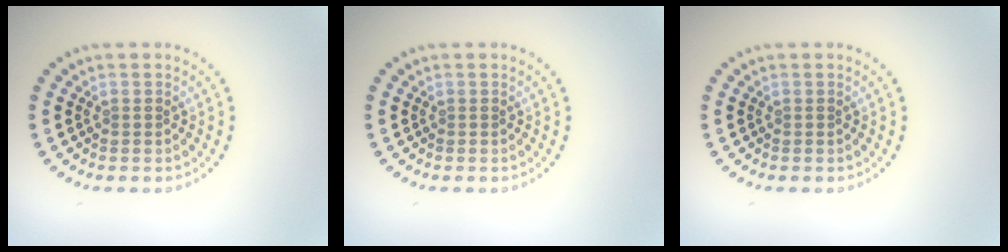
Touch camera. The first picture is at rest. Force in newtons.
{"total": 0.0}
{"total": 0.0}